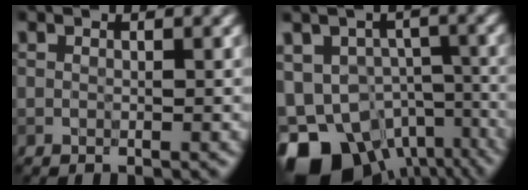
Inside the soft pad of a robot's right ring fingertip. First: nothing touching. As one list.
[{"total": 13.3, "force": [-8.0, 8.5, 6.4], "torque": [-0.117, -0.034, -0.108]}]